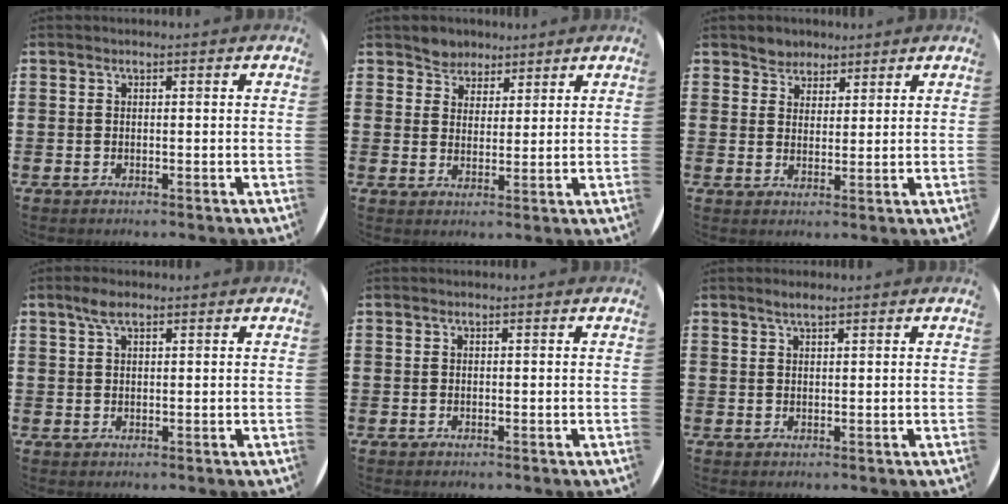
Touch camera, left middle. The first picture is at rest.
{"total": 3.4, "force": [2.9, 1.8, -0.5], "torque": [-0.006, 0.000, 0.056]}
{"total": 3.0, "force": [2.5, 1.5, -0.5], "torque": [-0.001, 0.003, 0.049]}
{"total": 2.5, "force": [1.6, 1.1, 1.6], "torque": [-0.027, 0.003, 0.027]}
{"total": 0.0}
{"total": 1.4, "force": [1.2, 0.2, 0.7], "torque": [-0.016, 0.002, 0.021]}